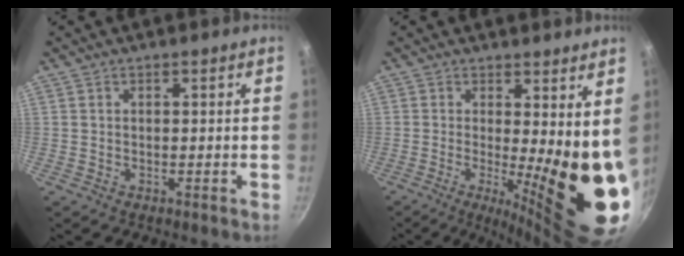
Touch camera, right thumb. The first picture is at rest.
{"total": 14.9, "force": [1.3, 4.4, 14.2], "torque": [-0.164, -0.049, 0.026]}